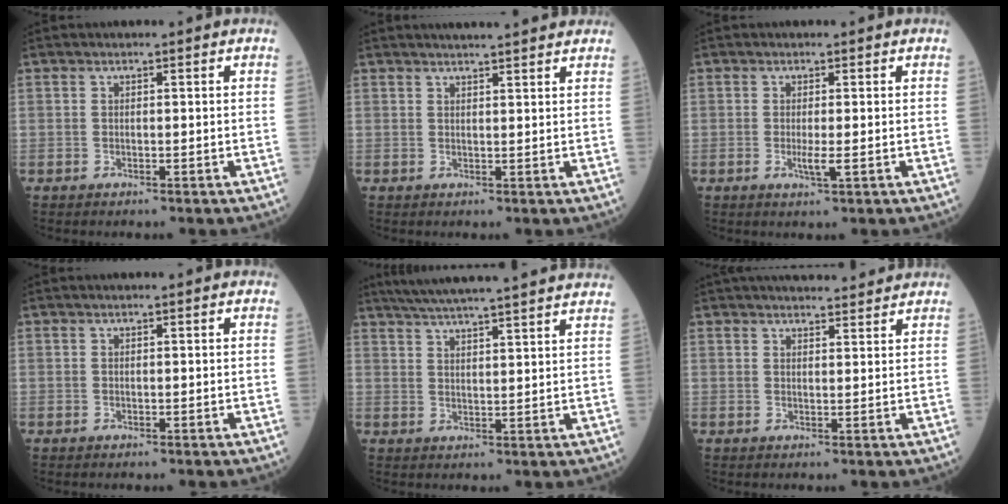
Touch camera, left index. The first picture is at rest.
{"total": 7.8, "force": [7.0, 0.8, 3.4], "torque": [-0.047, 0.023, 0.082]}
{"total": 2.0, "force": [-0.4, 0.1, 2.0], "torque": [-0.040, -0.005, -0.007]}
{"total": 1.5, "force": [1.2, 0.5, 0.8], "torque": [-0.007, 0.021, 0.011]}
{"total": 20.5, "force": [18.5, 0.6, 8.8], "torque": [-0.149, 0.012, 0.246]}
{"total": 11.3, "force": [10.4, 1.9, 3.8], "torque": [-0.047, 0.022, 0.135]}